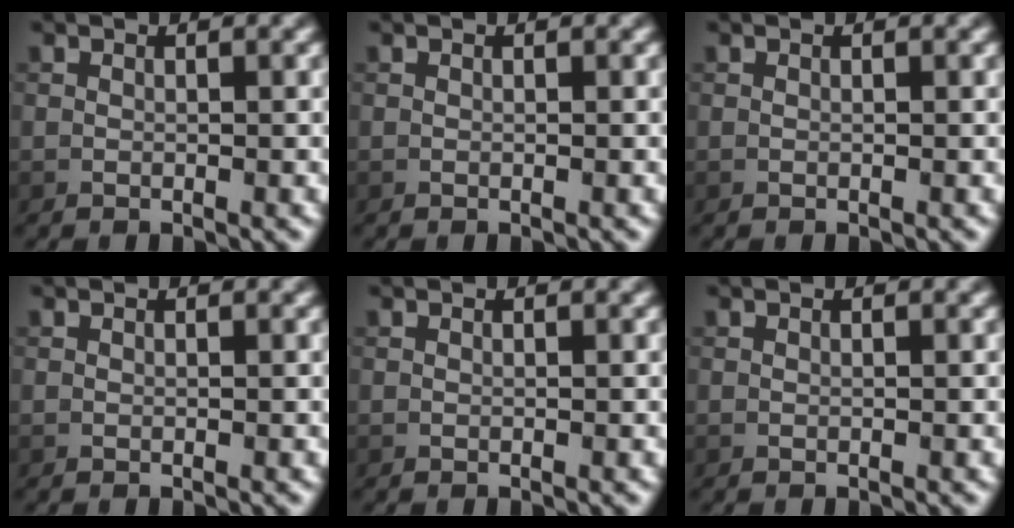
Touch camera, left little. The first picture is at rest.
{"total": 0.0}
{"total": 0.0}
{"total": 0.0}
{"total": 0.0}
{"total": 0.0}